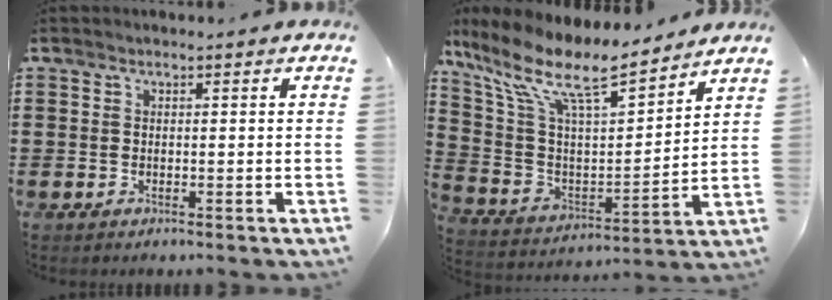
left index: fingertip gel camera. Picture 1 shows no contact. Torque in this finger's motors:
{"motor_torque": [2.14, 0.00, 0.50, 0.07]}